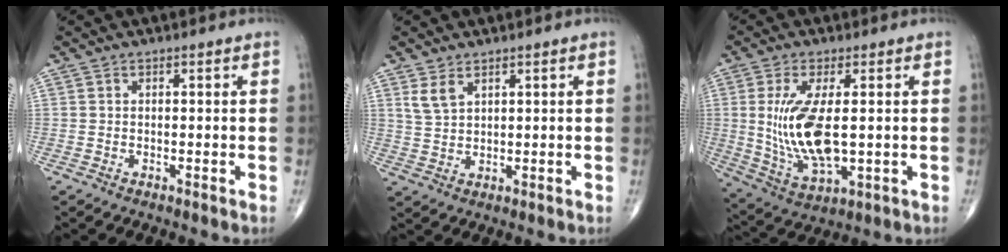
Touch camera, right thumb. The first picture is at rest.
{"total": 3.5, "force": [2.1, 1.7, 2.1], "torque": [-0.041, -0.008, 0.051]}
{"total": 13.4, "force": [0.7, 5.3, 12.2], "torque": [-0.253, -0.019, 0.028]}